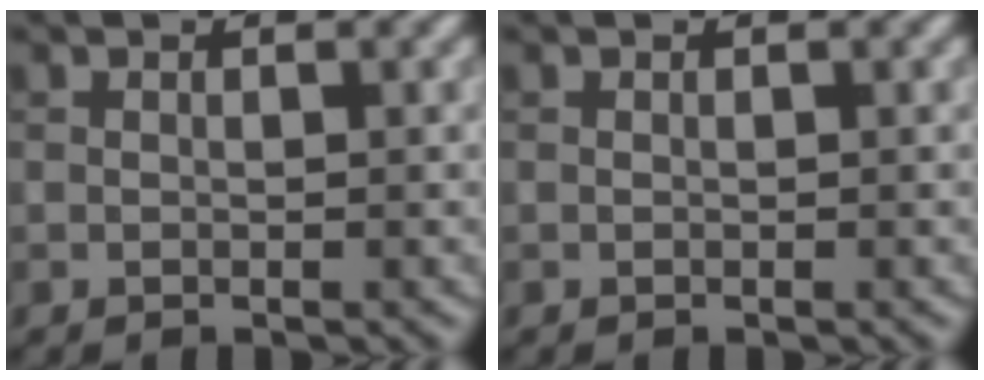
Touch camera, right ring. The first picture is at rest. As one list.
[{"total": 0.0}]